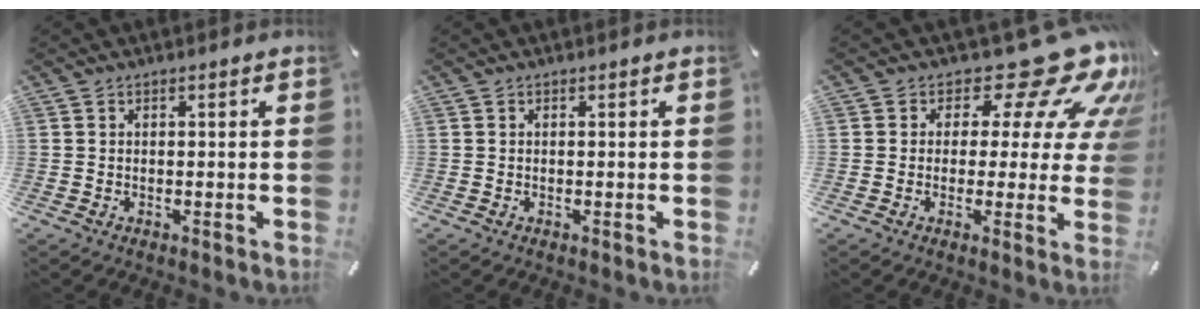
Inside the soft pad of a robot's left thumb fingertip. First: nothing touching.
{"total": 0.0}
{"total": 18.4, "force": [10.1, 8.6, 12.8], "torque": [-0.163, -0.071, 0.159]}